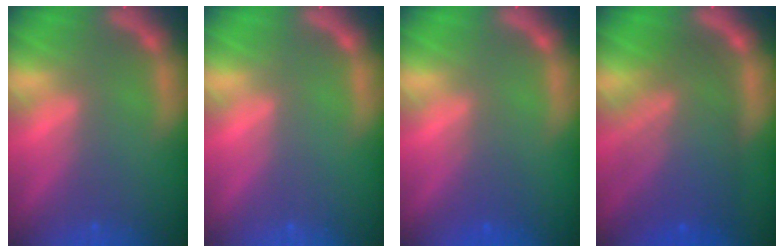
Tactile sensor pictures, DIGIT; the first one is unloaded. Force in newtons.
{"total": 0.0}
{"total": 2.0}
{"total": 9.5}